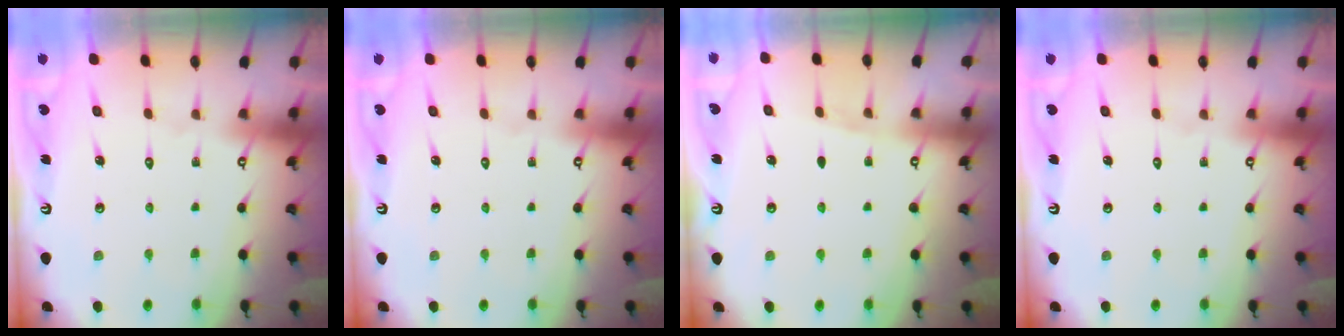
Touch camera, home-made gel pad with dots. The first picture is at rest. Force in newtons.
{"total": 0.0}
{"total": 2.1, "press": 1.9, "slide": 0.9}
{"total": 0.0}